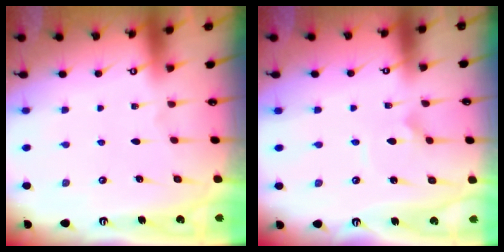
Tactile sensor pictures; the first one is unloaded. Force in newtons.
{"total": 2.9, "press": 2.9, "slide": 0.0}